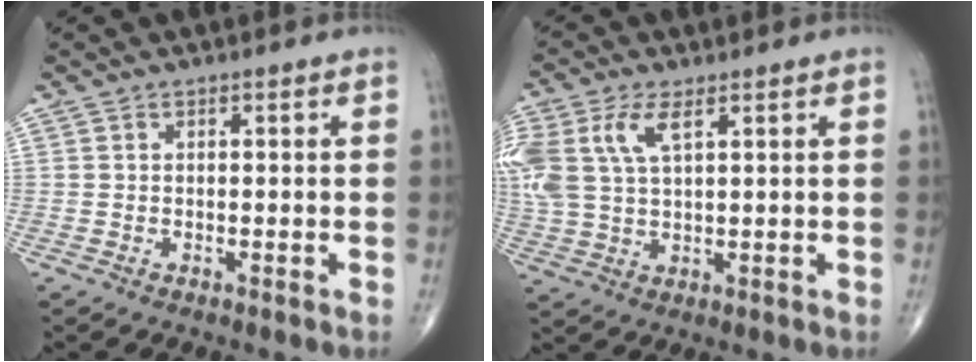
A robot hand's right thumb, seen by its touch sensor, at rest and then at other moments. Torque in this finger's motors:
{"motor_torque": [0.16, 0.23, 1.31, 0.37, 0.29]}